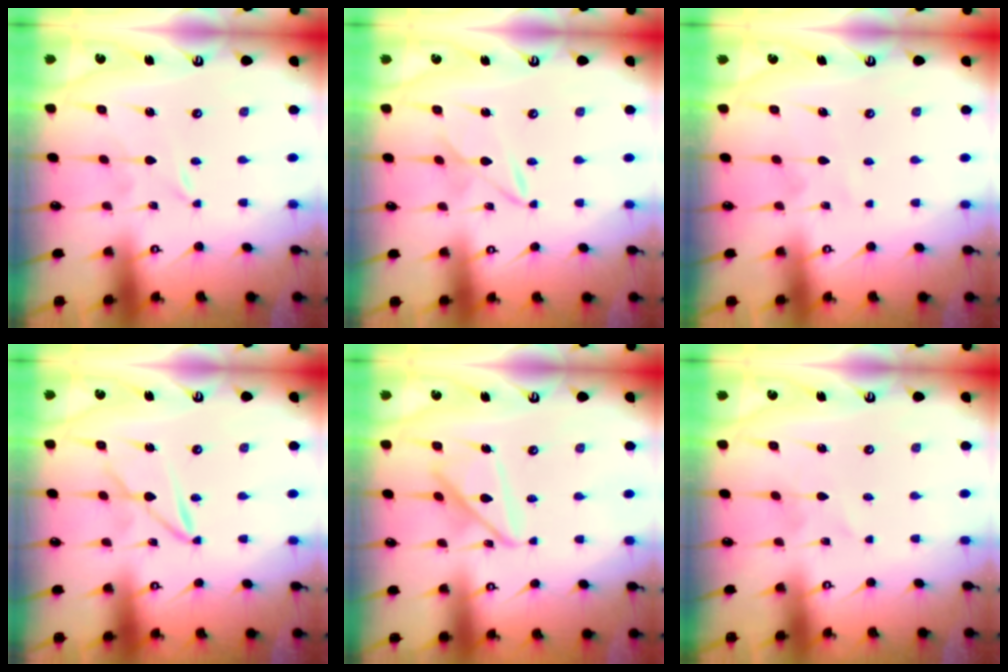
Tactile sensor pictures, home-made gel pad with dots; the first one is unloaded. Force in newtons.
{"total": 2.5, "press": 2.5, "slide": 0.3}
{"total": 4.0, "press": 4.0, "slide": 0.4}
{"total": 2.9, "press": 2.9, "slide": 0.3}
{"total": 11.5, "press": 11.5, "slide": 0.9}
{"total": 0.7, "press": 0.7, "slide": 0.0}